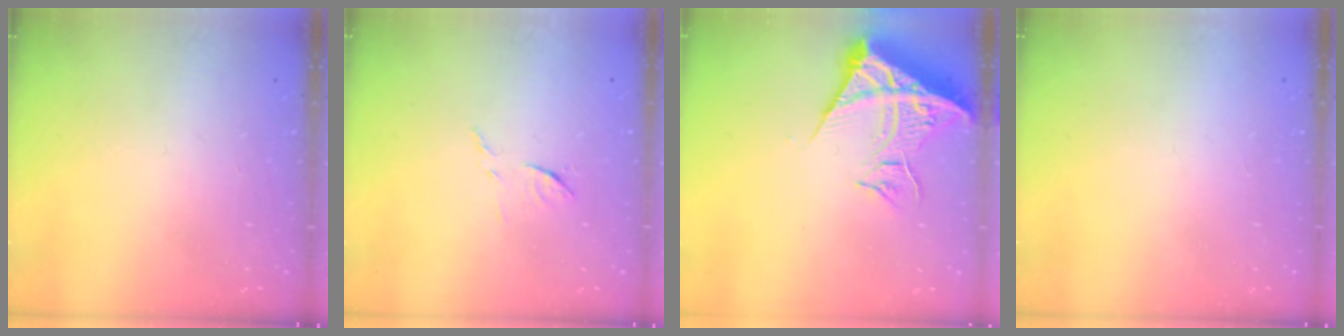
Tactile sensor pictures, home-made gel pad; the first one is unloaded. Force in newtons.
{"total": 6.7, "press": 6.7, "slide": 0.3}
{"total": 13.5, "press": 13.4, "slide": 1.8}
{"total": 1.5, "press": 1.5, "slide": 0.1}